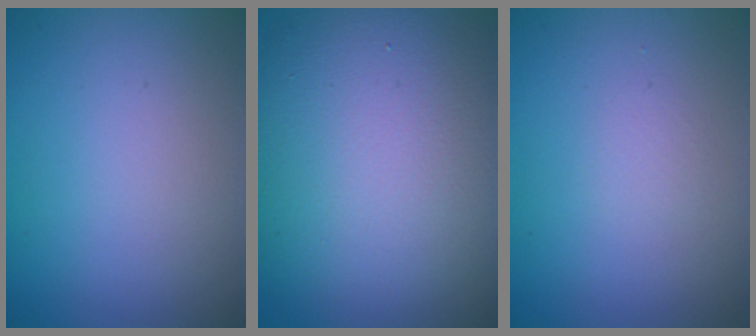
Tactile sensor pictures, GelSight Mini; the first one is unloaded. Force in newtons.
{"total": 14.0, "press": 13.9, "slide": 0.9}
{"total": 0.6, "press": 0.6, "slide": 0.0}